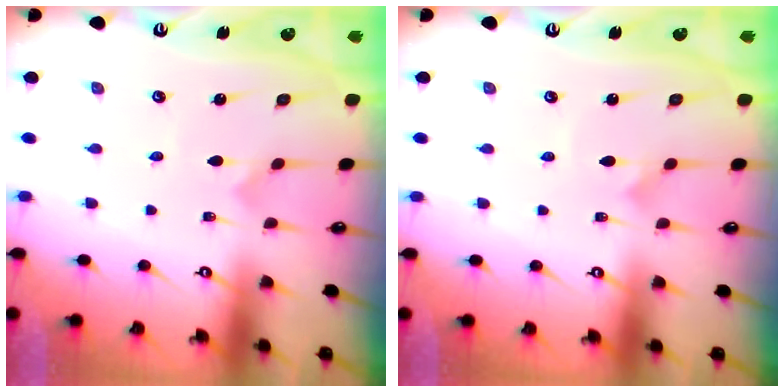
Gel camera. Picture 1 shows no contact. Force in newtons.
{"total": 1.7, "press": 1.7, "slide": 0.0}